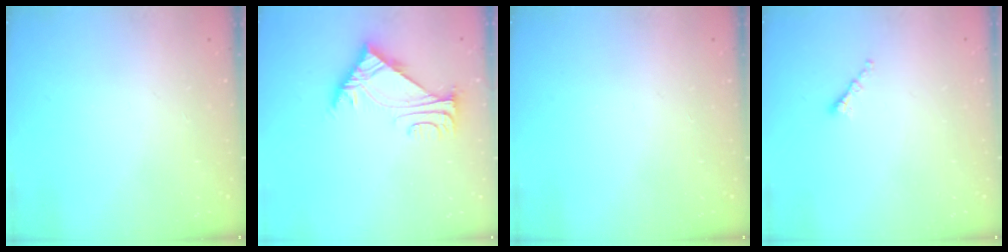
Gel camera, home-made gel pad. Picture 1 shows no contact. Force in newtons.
{"total": 6.0, "press": 6.0, "slide": 0.5}
{"total": 0.0}
{"total": 1.4, "press": 1.3, "slide": 0.5}